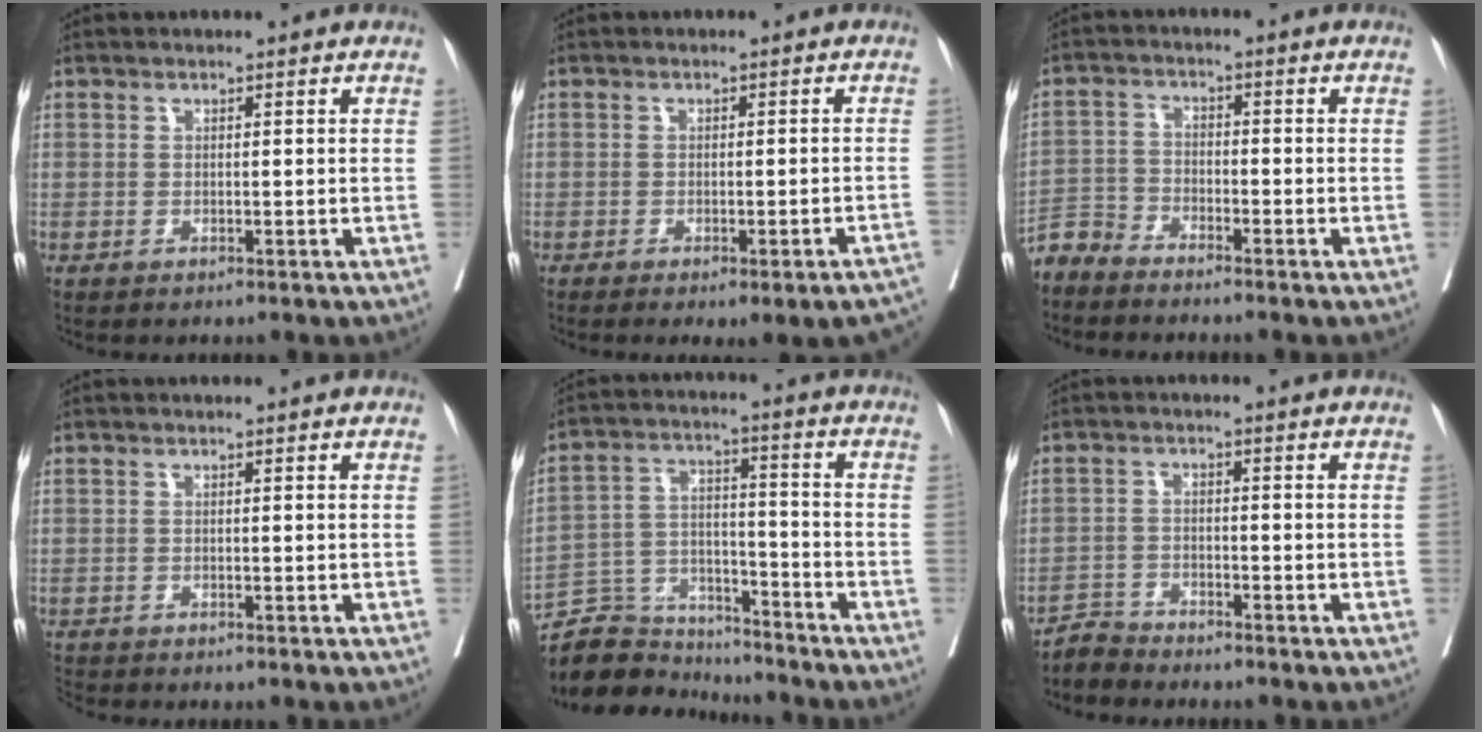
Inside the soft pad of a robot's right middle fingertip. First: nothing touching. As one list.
[{"total": 9.3, "force": [-7.5, 1.6, 5.3], "torque": [-0.057, 0.004, -0.087]}, {"total": 3.9, "force": [-3.9, 0.7, -0.1], "torque": [0.002, -0.009, -0.081]}, {"total": 1.6, "force": [-1.6, 0.1, -0.2], "torque": [-0.002, -0.011, -0.030]}, {"total": 12.2, "force": [-11.6, 3.4, 0.6], "torque": [-0.016, 0.042, -0.205]}, {"total": 3.0, "force": [-2.9, 0.2, -0.9], "torque": [0.019, -0.013, -0.058]}]